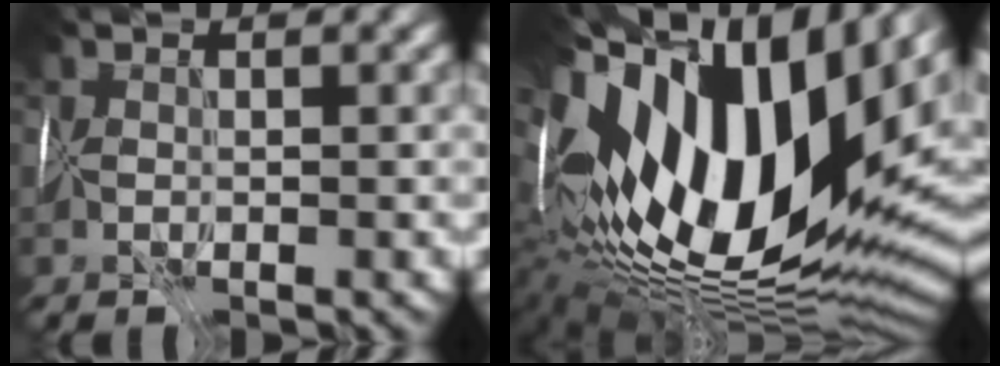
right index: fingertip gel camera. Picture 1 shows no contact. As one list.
[{"total": 19.0, "force": [3.8, 9.2, 16.2], "torque": [-0.311, 0.006, 0.065]}]